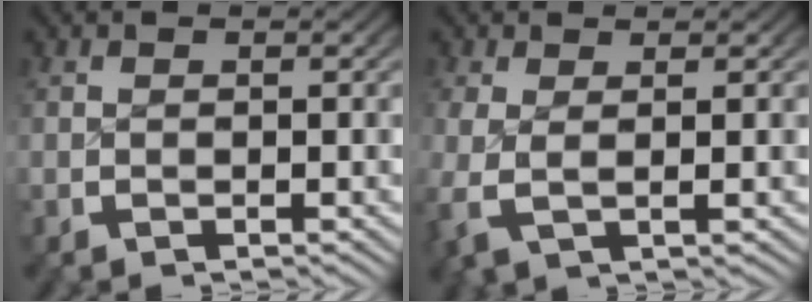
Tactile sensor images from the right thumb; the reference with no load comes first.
{"total": 3.0, "force": [0.3, 1.3, 2.7], "torque": [-0.075, -0.013, 0.016]}